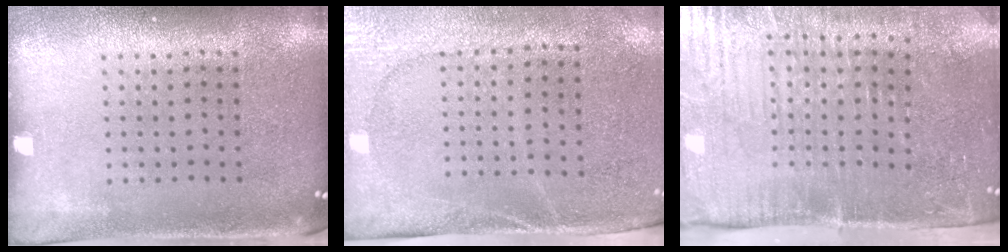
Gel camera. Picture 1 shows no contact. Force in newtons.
{"total": 2.7, "press": 2.3, "slide": 1.5}
{"total": 5.3, "press": 4.5, "slide": 2.7}